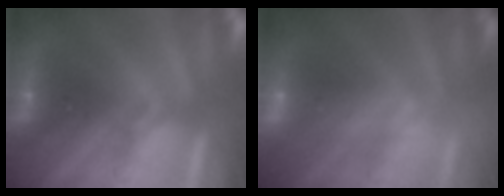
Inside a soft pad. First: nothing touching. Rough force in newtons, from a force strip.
{"total": 2.4}